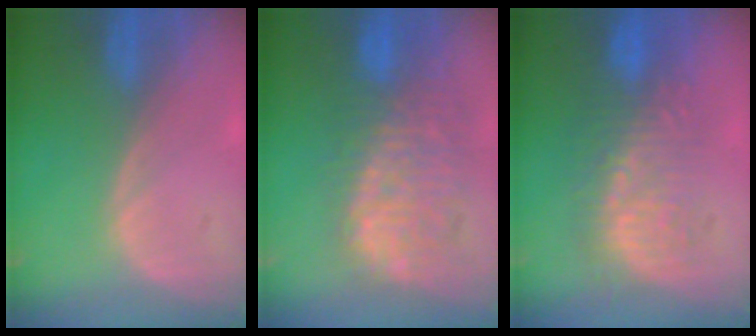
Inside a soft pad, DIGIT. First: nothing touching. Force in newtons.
{"total": 11.0, "press": 10.2, "slide": 4.1}
{"total": 8.9, "press": 8.7, "slide": 1.9}